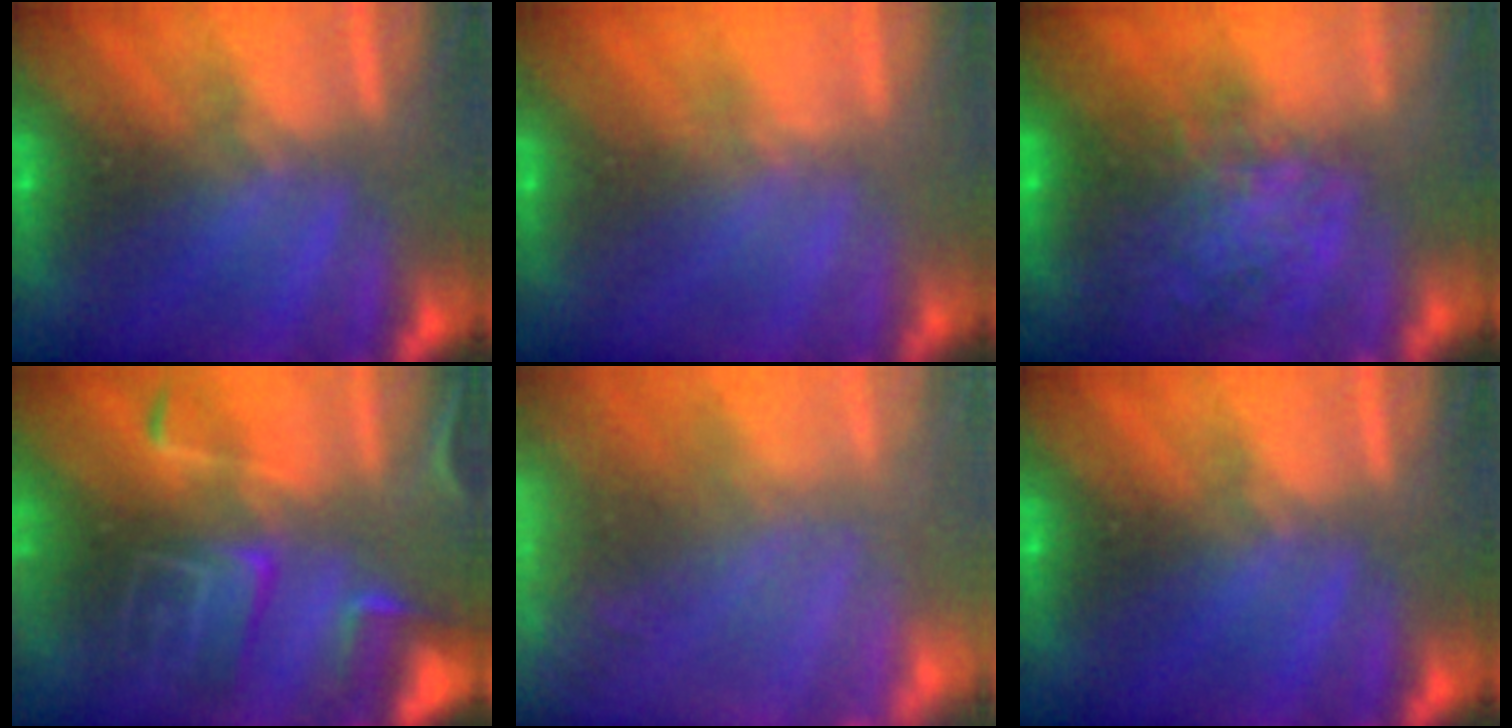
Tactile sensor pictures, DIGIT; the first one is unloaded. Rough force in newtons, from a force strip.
{"total": 2.4}
{"total": 5.8}
{"total": 6.8}
{"total": 7.0}
{"total": 0.0}